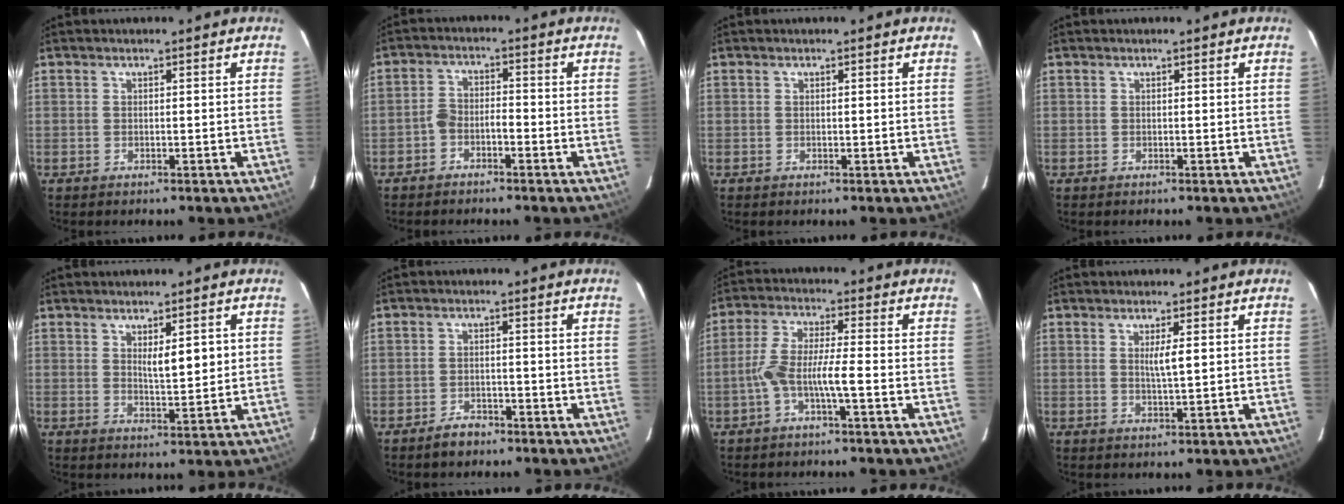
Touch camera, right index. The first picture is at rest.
{"total": 3.2, "force": [-1.8, 1.5, 2.2], "torque": [-0.040, 0.017, -0.035]}
{"total": 0.0}
{"total": 0.0}
{"total": 4.4, "force": [1.3, 1.0, 4.1], "torque": [-0.064, -0.009, 0.023]}
{"total": 2.9, "force": [-2.4, 1.5, 0.9], "torque": [-0.019, 0.003, -0.036]}
{"total": 6.7, "force": [-2.3, 0.5, 6.3], "torque": [-0.129, 0.017, -0.045]}
{"total": 2.6, "force": [0.7, 0.0, 2.5], "torque": [-0.048, -0.004, 0.012]}